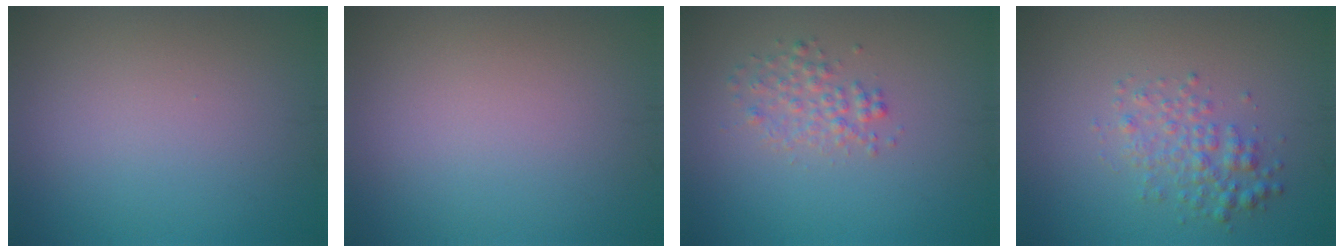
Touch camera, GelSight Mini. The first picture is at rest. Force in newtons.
{"total": 0.0}
{"total": 2.0, "press": 2.0, "slide": 0.1}
{"total": 2.6, "press": 2.6, "slide": 0.1}